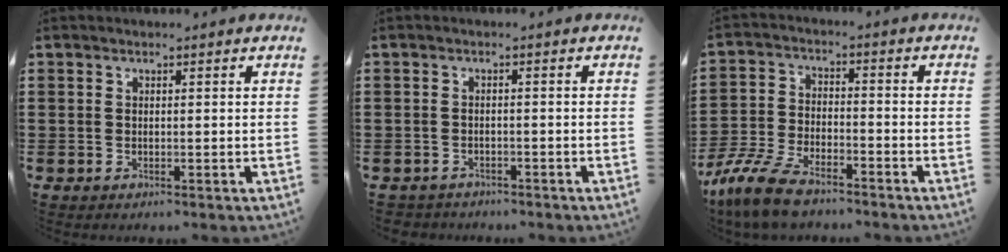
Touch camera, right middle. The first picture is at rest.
{"total": 1.6, "force": [-1.6, 0.4, -0.2], "torque": [-0.003, 0.000, -0.036]}
{"total": 8.7, "force": [-7.2, 2.4, 4.2], "torque": [-0.098, 0.010, -0.142]}